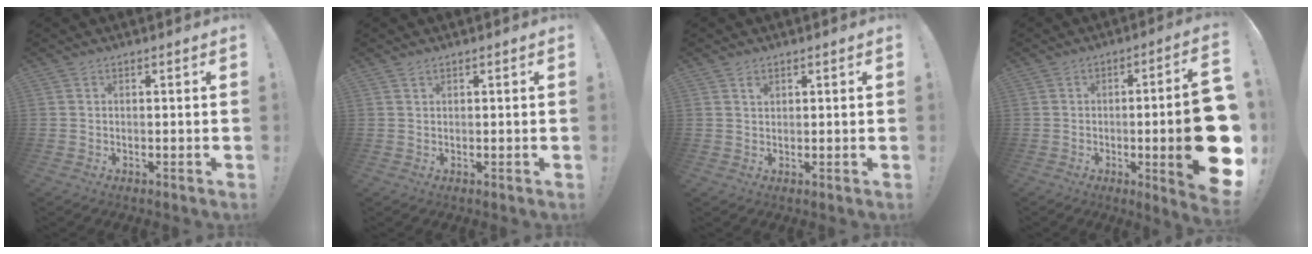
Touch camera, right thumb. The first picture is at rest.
{"total": 0.9, "force": [0.8, 0.3, 0.3], "torque": [-0.001, -0.003, 0.013]}
{"total": 1.2, "force": [0.8, 0.8, 0.4], "torque": [0.007, -0.006, 0.012]}
{"total": 19.5, "force": [-2.8, 2.7, 19.1], "torque": [-0.268, -0.003, -0.035]}